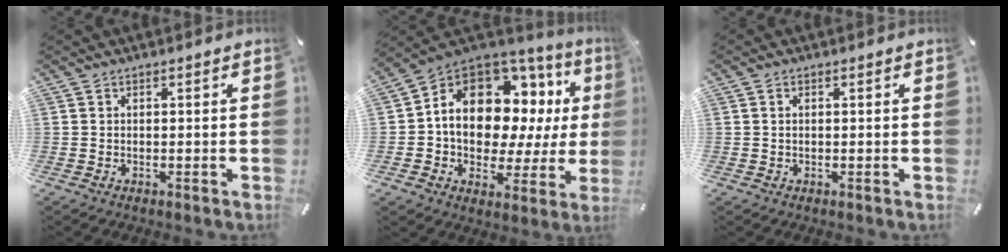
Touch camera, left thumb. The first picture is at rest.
{"total": 14.2, "force": [3.5, 9.8, 9.6], "torque": [-0.169, -0.040, 0.056]}
{"total": 0.8, "force": [0.1, 0.5, 0.7], "torque": [-0.015, 0.003, 0.001]}